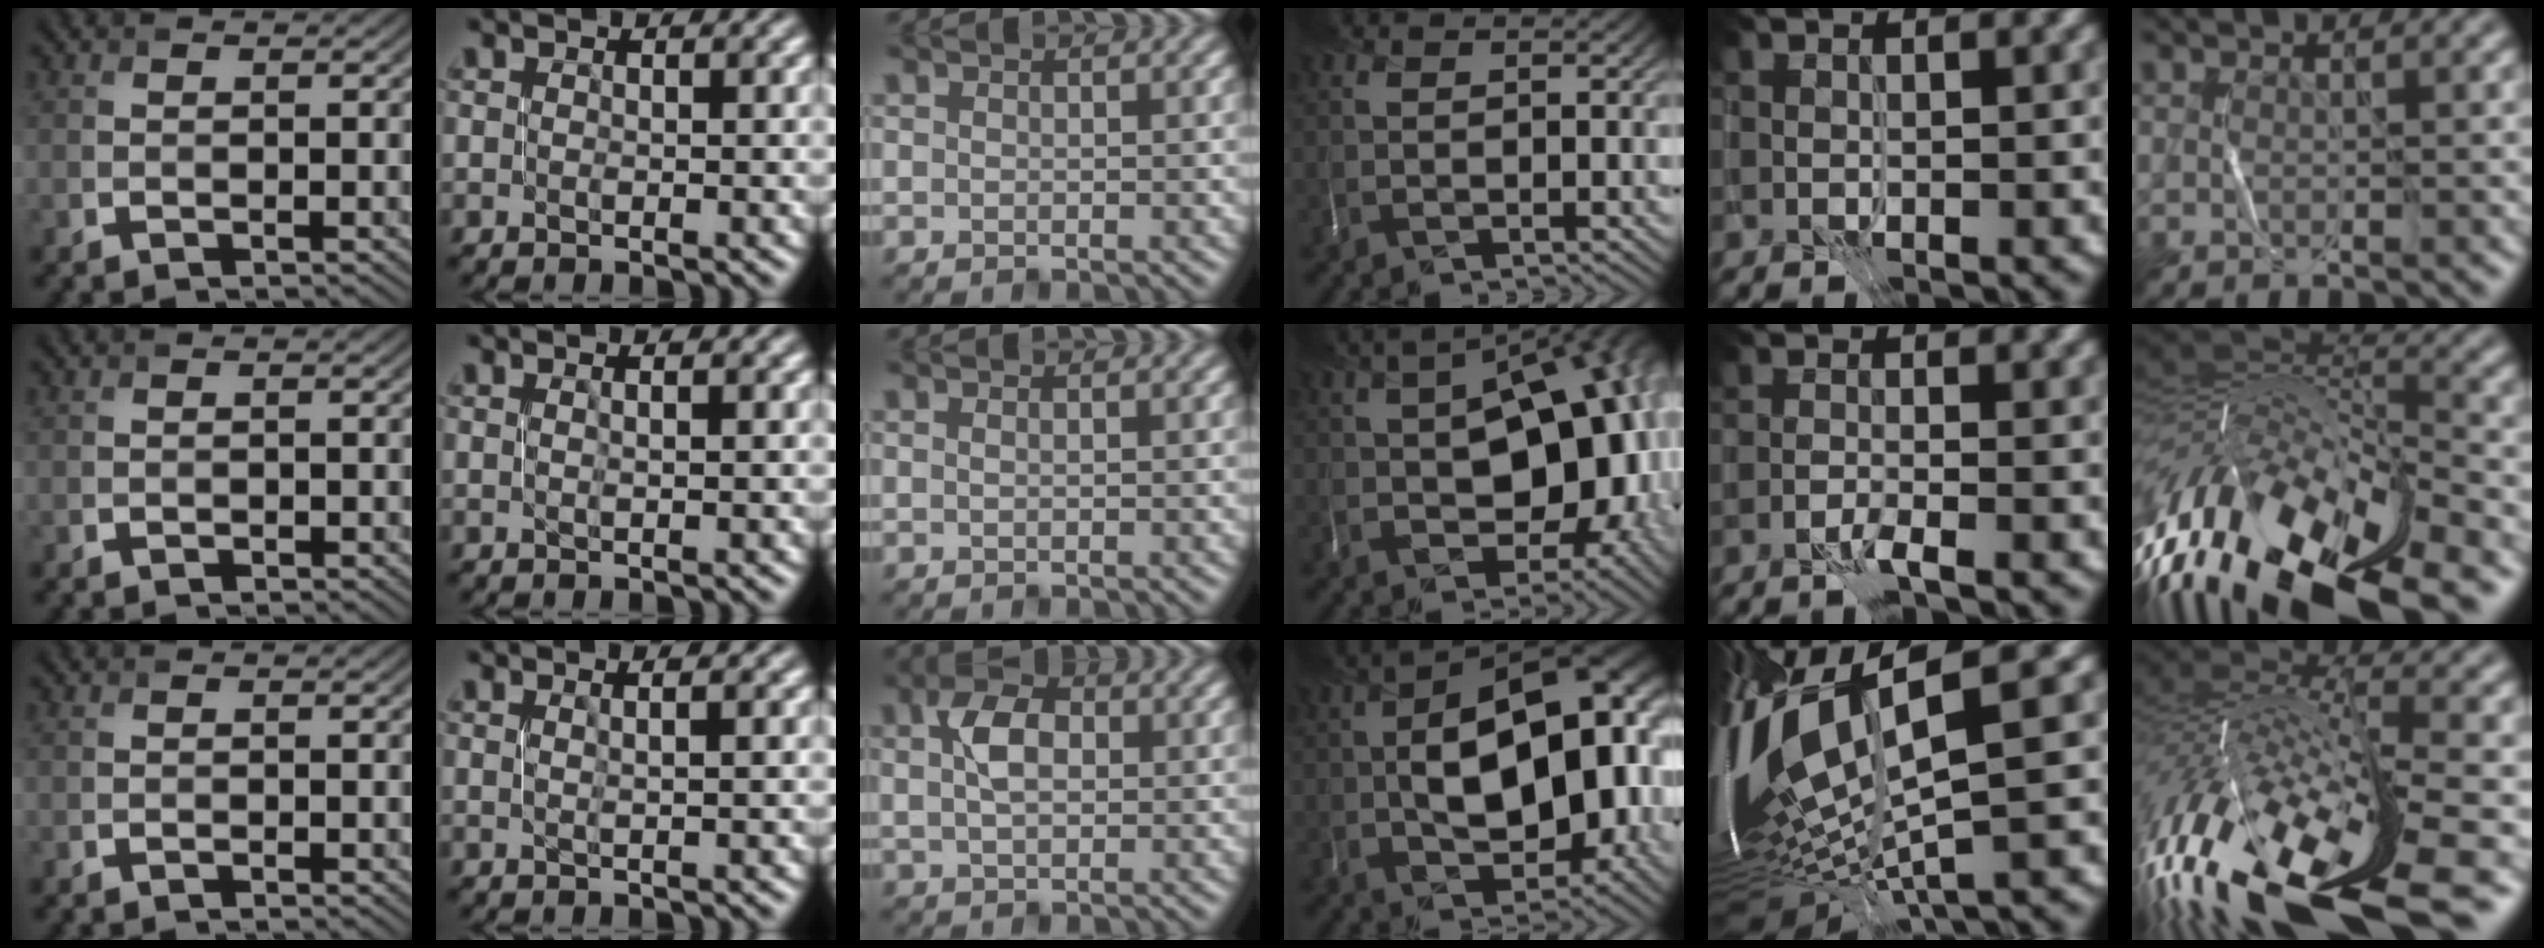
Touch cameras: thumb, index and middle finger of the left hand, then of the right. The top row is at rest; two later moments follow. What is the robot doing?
{"motion": "open", "object": "stapler"}